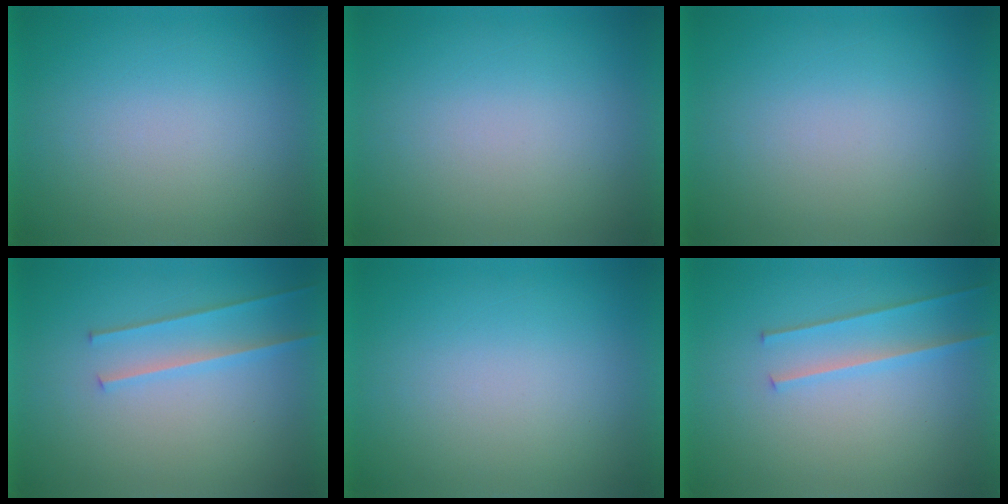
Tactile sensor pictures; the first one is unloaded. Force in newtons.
{"total": 0.0}
{"total": 0.0}
{"total": 2.2}
{"total": 1.2}
{"total": 2.2}